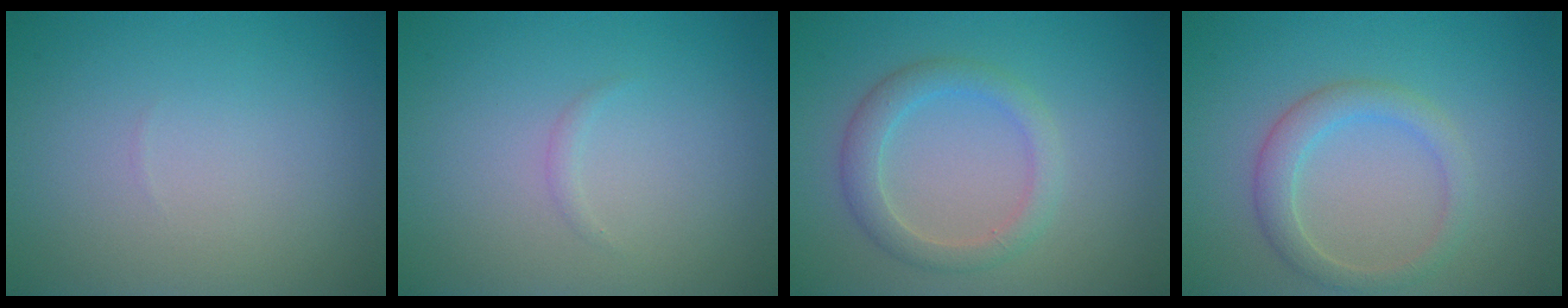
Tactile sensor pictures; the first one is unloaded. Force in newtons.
{"total": 0.5, "press": 0.5, "slide": 0.0}
{"total": 2.9, "press": 2.9, "slide": 0.1}
{"total": 2.7, "press": 2.7, "slide": 0.2}